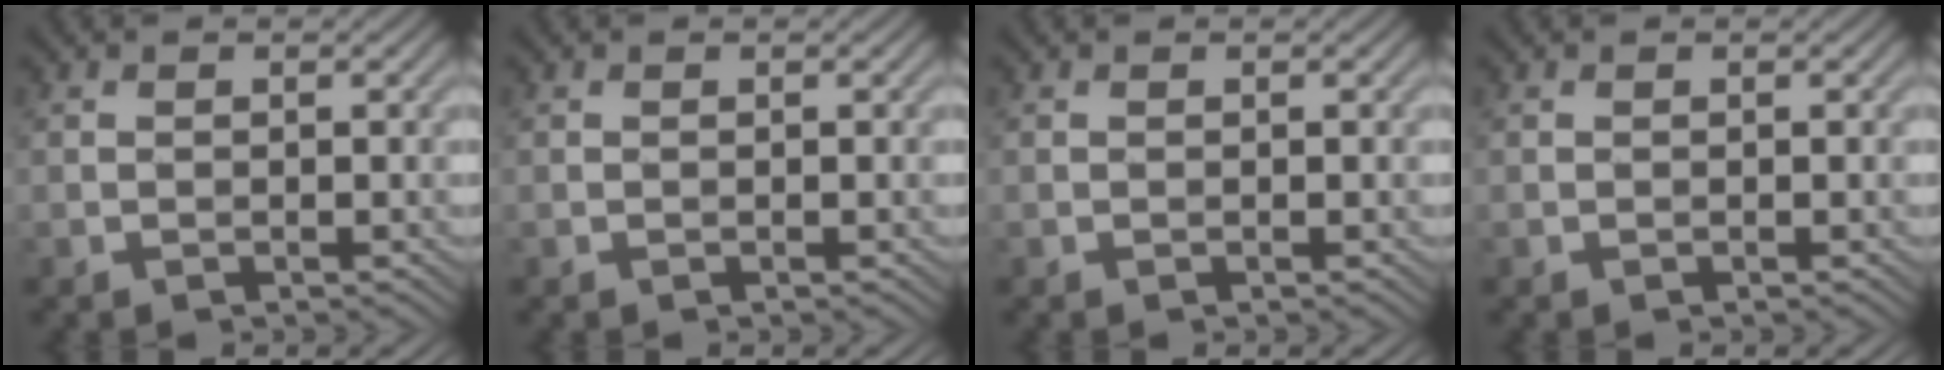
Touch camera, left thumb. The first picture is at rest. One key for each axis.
{"total": 0.0}
{"total": 0.0}
{"total": 0.0}